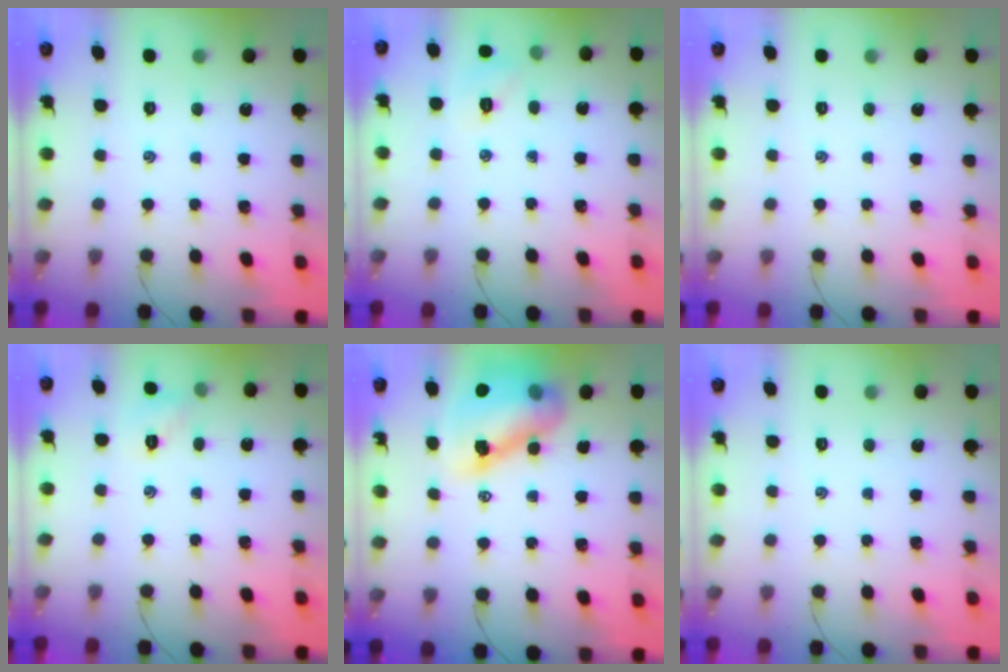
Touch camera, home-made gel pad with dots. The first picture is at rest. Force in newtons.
{"total": 5.6, "press": 5.4, "slide": 1.5}
{"total": 0.0}
{"total": 3.8, "press": 3.8, "slide": 0.2}
{"total": 13.8, "press": 13.3, "slide": 3.8}
{"total": 0.0}